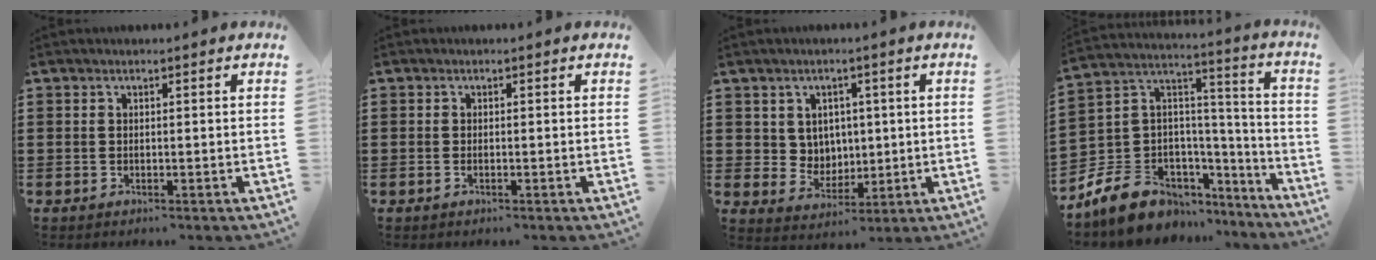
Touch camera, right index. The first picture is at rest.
{"total": 0.0}
{"total": 4.4, "force": [2.0, 3.8, 0.8], "torque": [-0.036, 0.004, 0.036]}
{"total": 9.3, "force": [-6.4, 6.4, 2.0], "torque": [-0.074, 0.001, -0.120]}